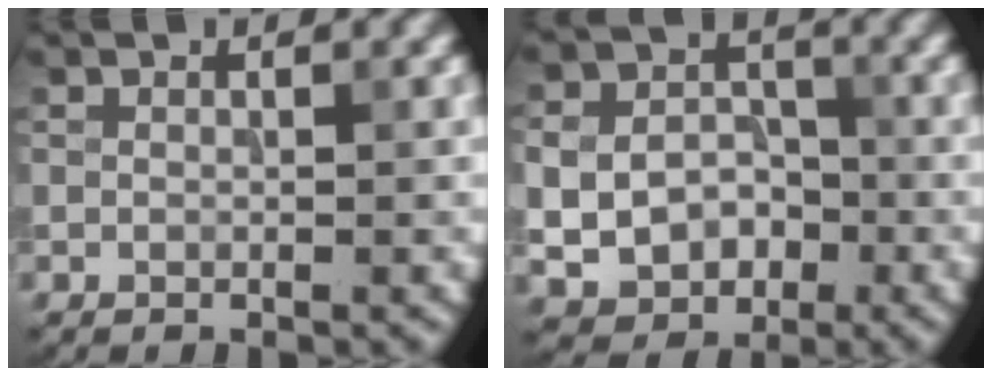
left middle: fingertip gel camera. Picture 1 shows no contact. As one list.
[{"total": 6.2, "force": [-1.3, 5.0, 3.5], "torque": [-0.064, -0.012, -0.027]}]